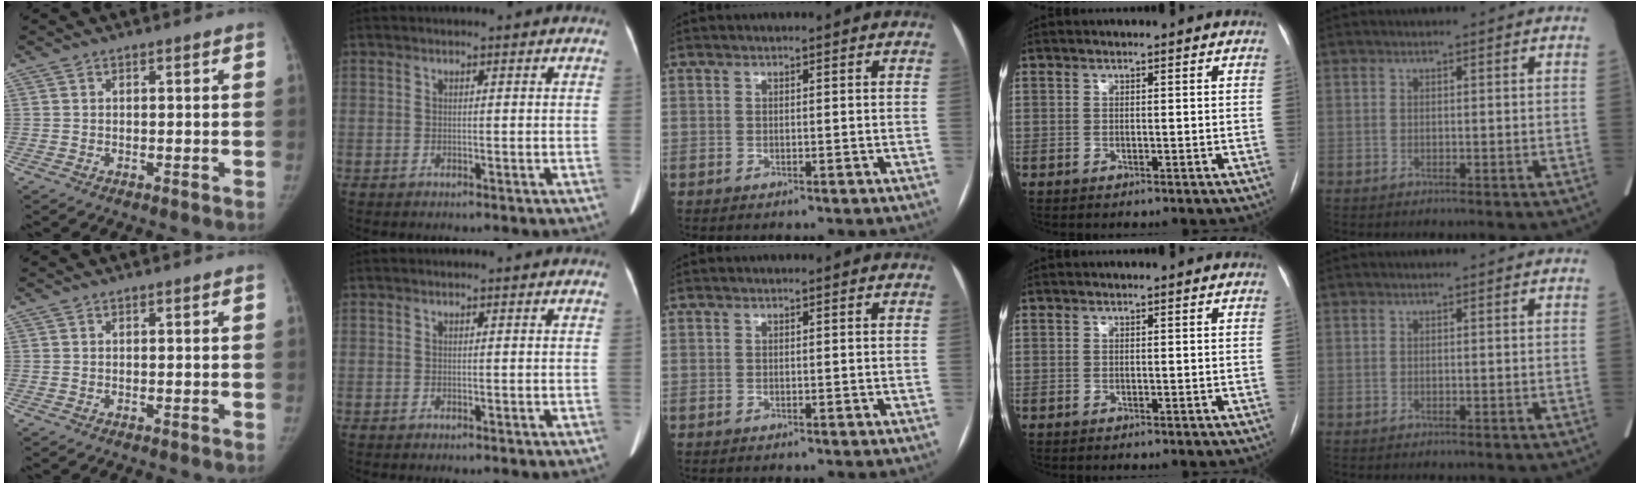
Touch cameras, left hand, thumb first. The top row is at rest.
{}